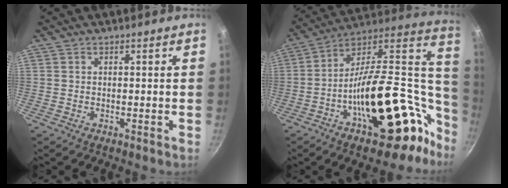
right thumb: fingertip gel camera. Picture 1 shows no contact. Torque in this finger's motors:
{"motor_torque": [2.75, 2.26, 2.08, -0.69, 0.48]}